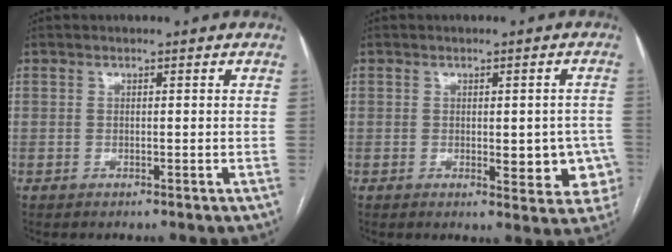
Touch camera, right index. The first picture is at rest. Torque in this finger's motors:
{"motor_torque": [0.14, 0.20, 0.12, 0.04]}